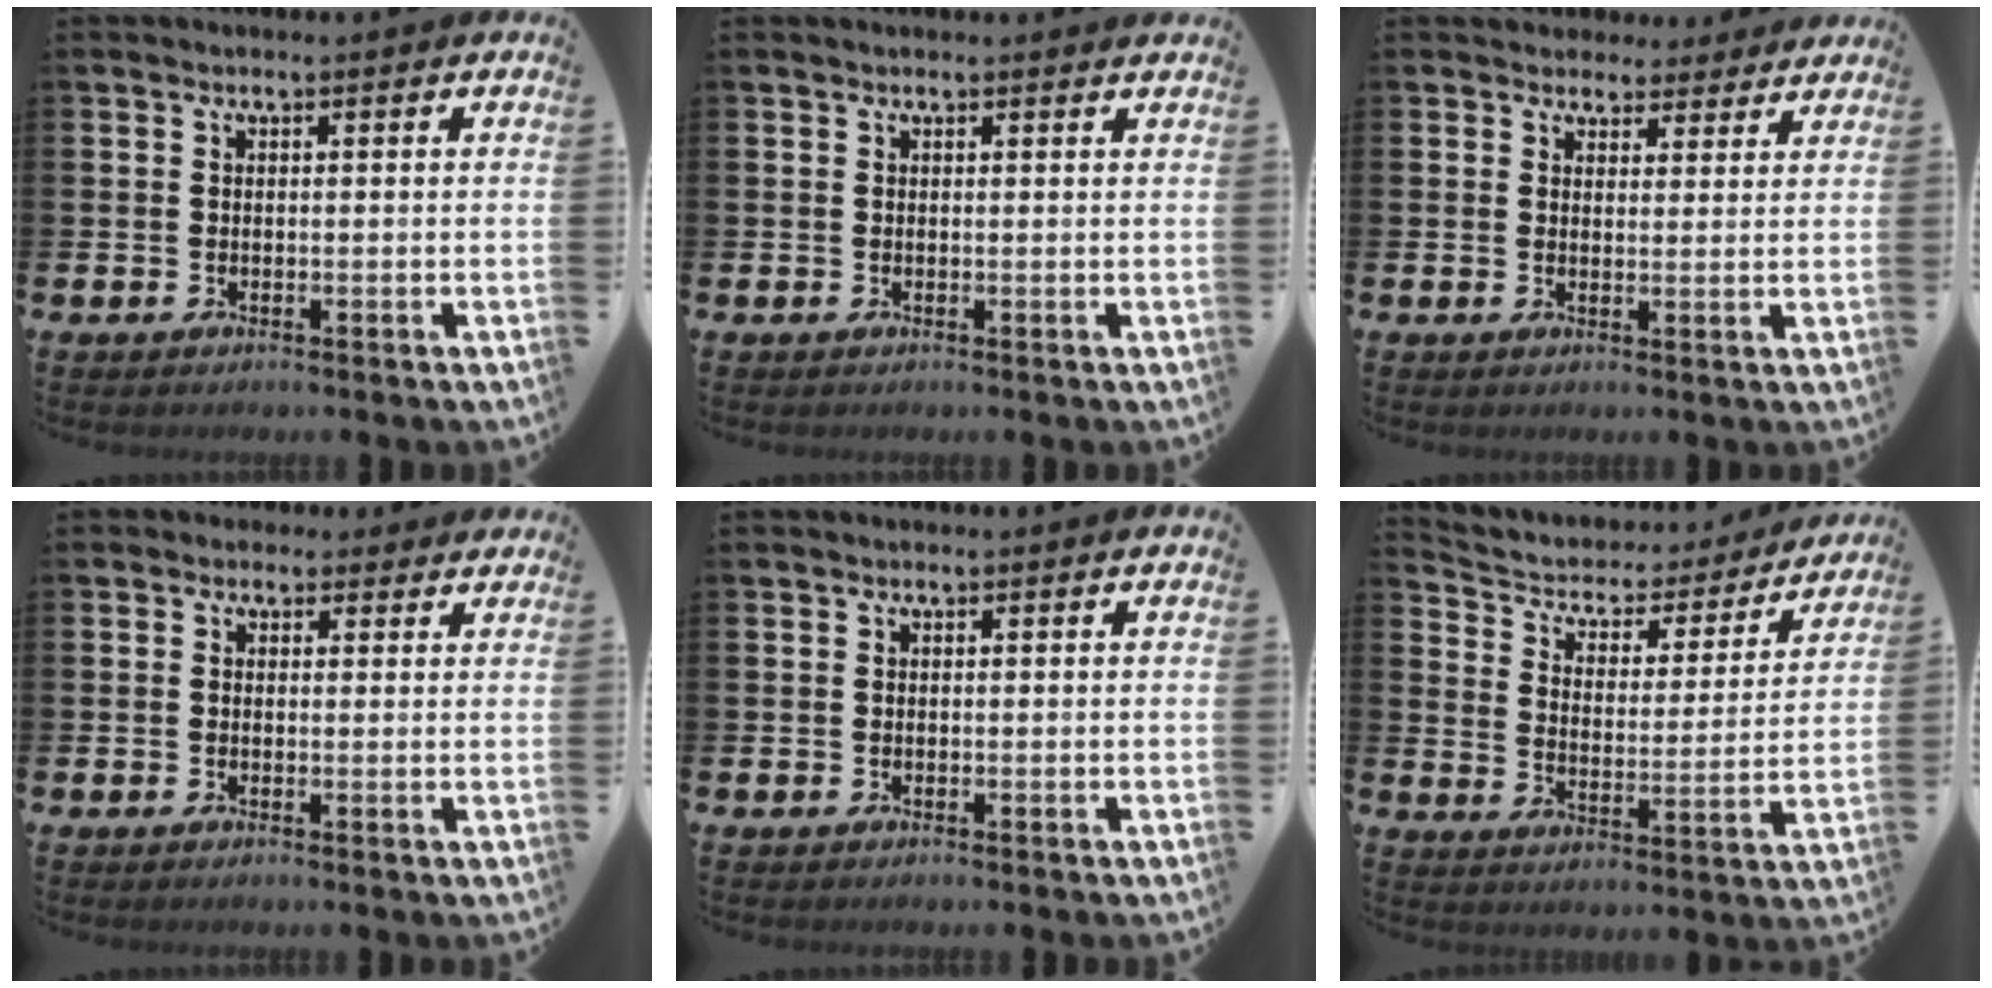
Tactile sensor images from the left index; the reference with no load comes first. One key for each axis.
{"total": 0.5, "fx": 0.5, "fy": 0.0, "fz": 0.1, "tx": 0.009, "ty": -0.005, "tz": 0.007}
{"total": 3.6, "fx": 3.2, "fy": 1.6, "fz": -0.2, "tx": -0.001, "ty": -0.015, "tz": 0.056}
{"total": 1.5, "fx": 1.2, "fy": 1.0, "fz": 0.0, "tx": 0.003, "ty": 0.003, "tz": 0.019}
{"total": 0.0}
{"total": 4.5, "fx": 3.9, "fy": 2.0, "fz": 0.8, "tx": -0.049, "ty": -0.033, "tz": 0.058}